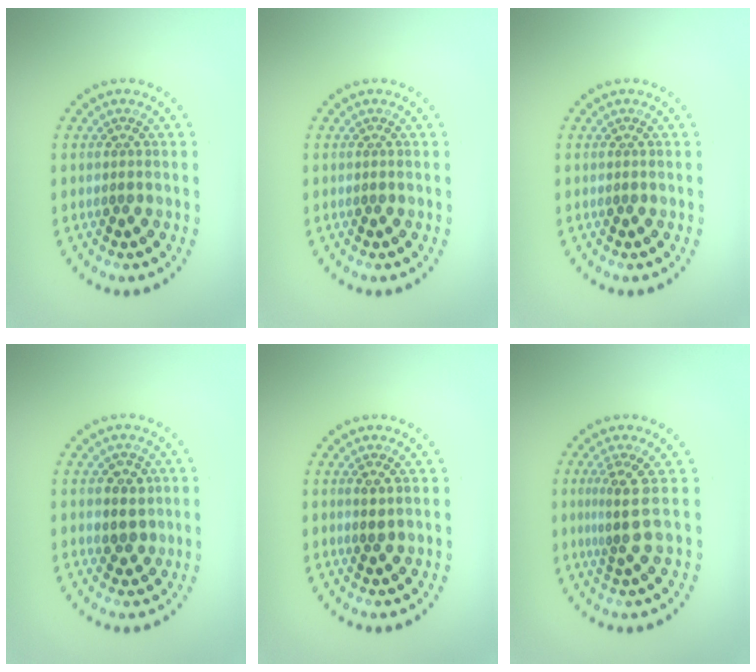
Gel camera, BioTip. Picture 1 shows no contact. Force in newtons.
{"total": 0.0}
{"total": 0.0}
{"total": 2.4, "press": 2.2, "slide": 0.8}
{"total": 0.6, "press": 0.5, "slide": 0.3}
{"total": 2.7, "press": 1.9, "slide": 2.0}